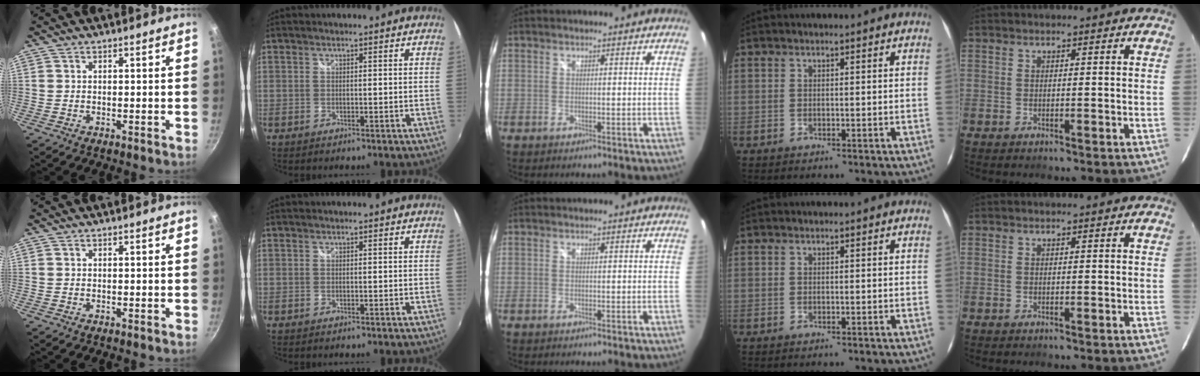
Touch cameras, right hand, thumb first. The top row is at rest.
{}